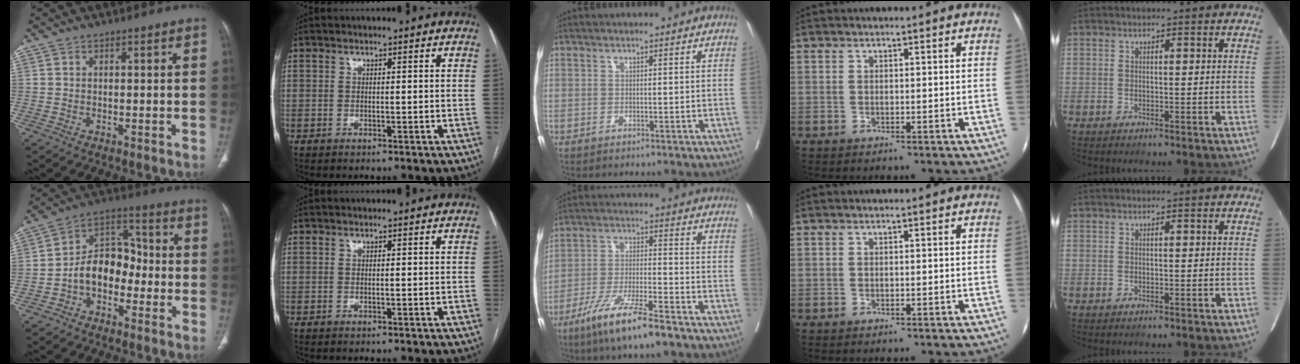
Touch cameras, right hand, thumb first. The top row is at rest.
{"thumb": {"total": 10.7, "force": [-3.3, 7.6, 6.8], "torque": [-0.089, 0.050, -0.070]}, "middle": {"total": 11.2, "force": [-7.7, 1.0, 8.1], "torque": [-0.154, -0.026, -0.140]}}